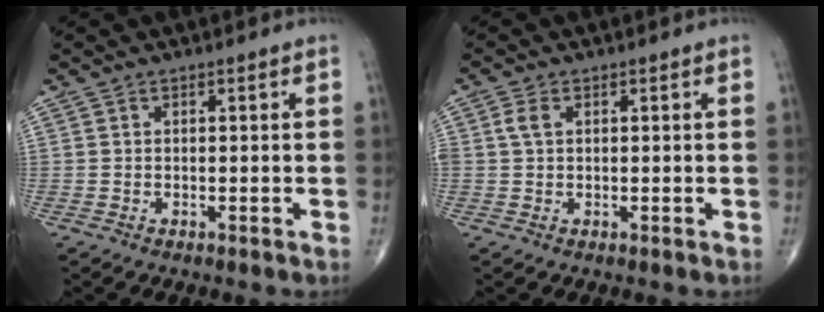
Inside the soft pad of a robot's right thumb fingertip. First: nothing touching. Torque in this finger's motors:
{"motor_torque": [0.51, 0.49, 0.83, 0.15, 0.32]}